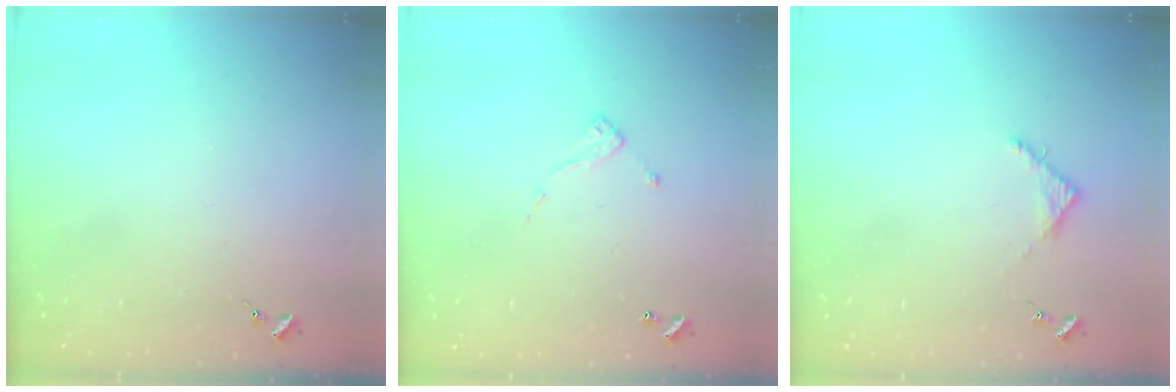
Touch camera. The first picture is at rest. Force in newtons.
{"total": 5.0, "press": 5.0, "slide": 0.4}
{"total": 3.5, "press": 3.5, "slide": 0.3}